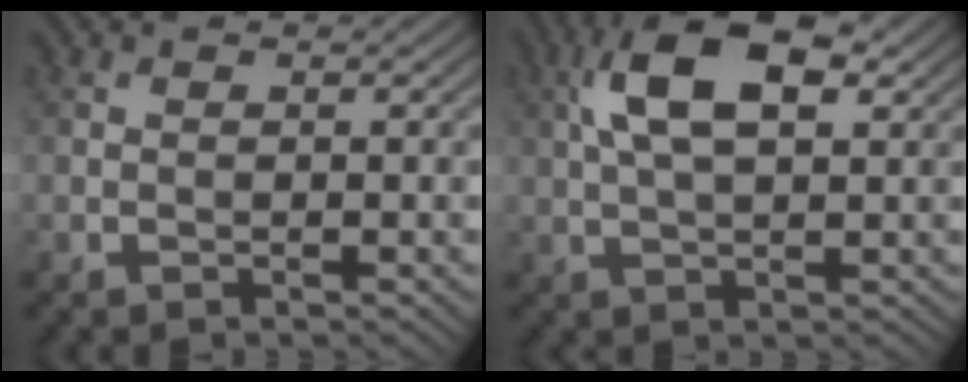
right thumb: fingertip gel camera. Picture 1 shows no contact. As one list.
[{"total": 9.5, "force": [3.0, 4.2, 7.9], "torque": [-0.158, 0.019, 0.048]}]